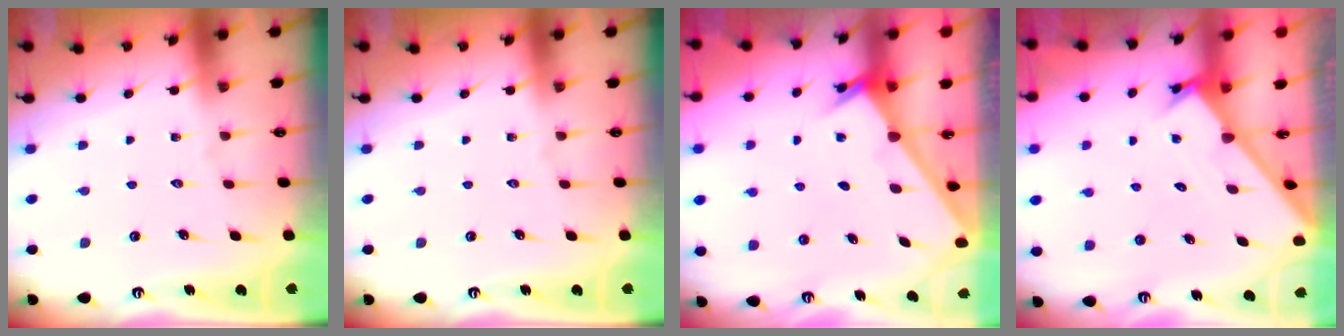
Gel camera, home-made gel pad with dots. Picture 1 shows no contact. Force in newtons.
{"total": 0.0}
{"total": 2.4, "press": 2.4, "slide": 0.2}
{"total": 1.6, "press": 1.6, "slide": 0.1}